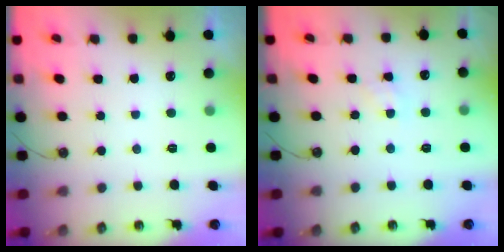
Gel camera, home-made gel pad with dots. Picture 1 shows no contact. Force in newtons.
{"total": 1.8, "press": 1.8, "slide": 0.2}